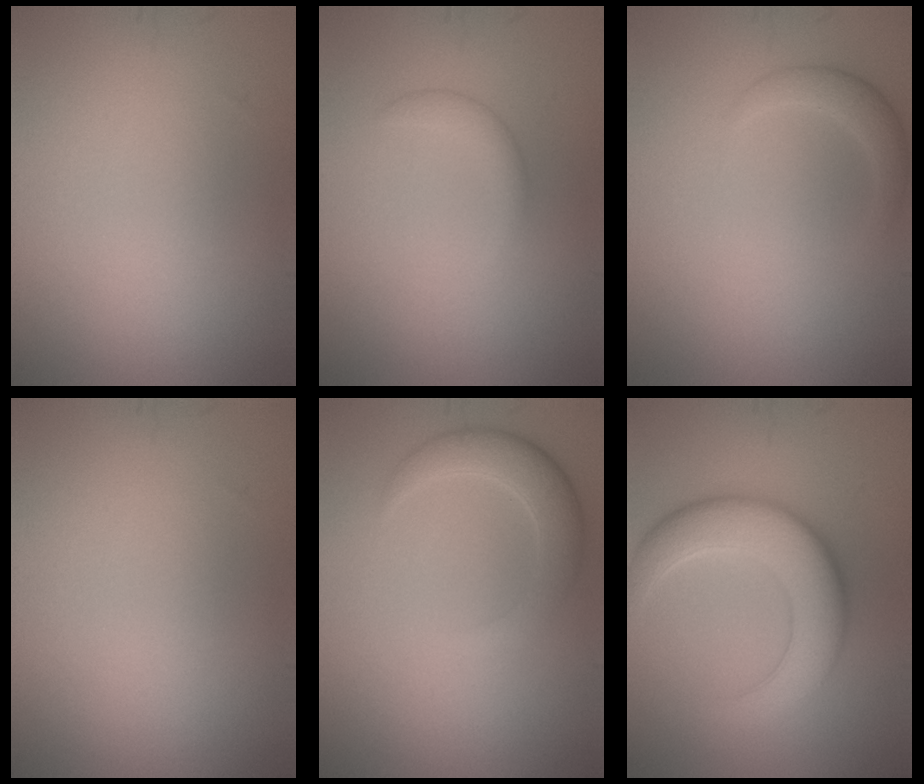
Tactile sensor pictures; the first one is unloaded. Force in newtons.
{"total": 1.5, "press": 1.5, "slide": 0.1}
{"total": 1.6, "press": 1.6, "slide": 0.1}
{"total": 0.0}
{"total": 3.3, "press": 3.3, "slide": 0.5}
{"total": 6.9, "press": 6.9, "slide": 0.2}